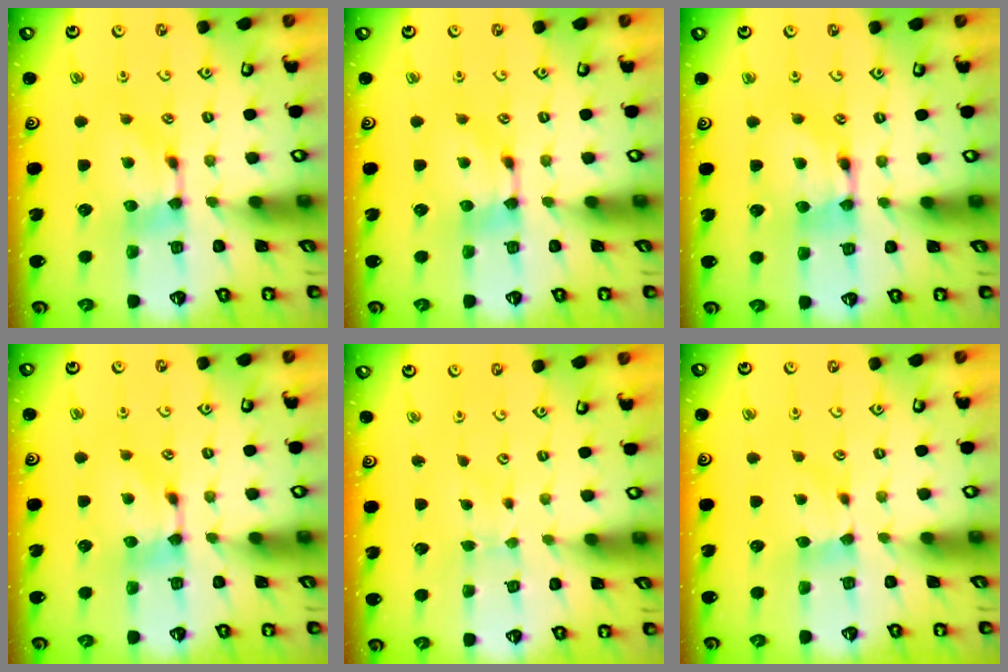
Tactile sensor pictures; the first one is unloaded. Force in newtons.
{"total": 0.0}
{"total": 2.0, "press": 2.0, "slide": 0.1}
{"total": 0.0}
{"total": 1.2, "press": 1.2, "slide": 0.1}
{"total": 1.8, "press": 1.7, "slide": 0.5}